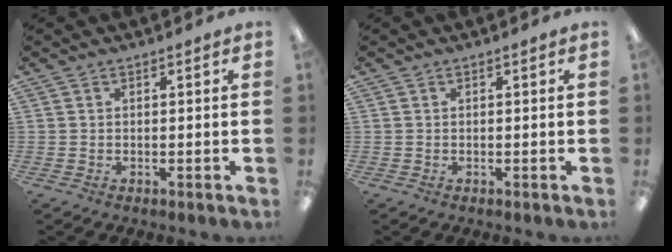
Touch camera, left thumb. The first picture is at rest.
{"total": 0.0}